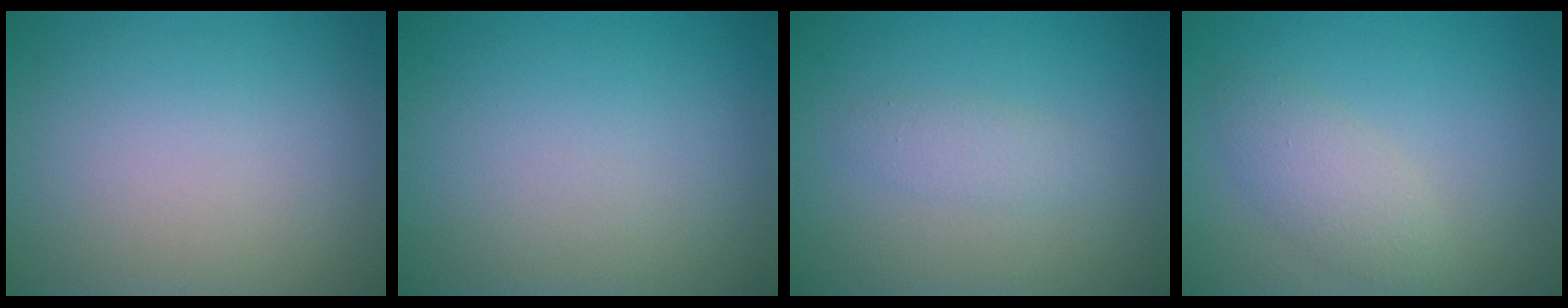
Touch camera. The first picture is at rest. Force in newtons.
{"total": 0.0}
{"total": 1.4, "press": 1.4, "slide": 0.0}
{"total": 2.6, "press": 2.6, "slide": 0.2}